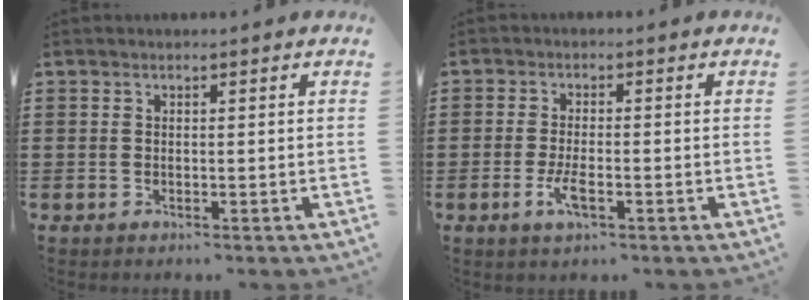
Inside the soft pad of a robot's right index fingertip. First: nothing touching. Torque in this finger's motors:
{"motor_torque": [1.75, 0.39, 0.25, 0.02]}